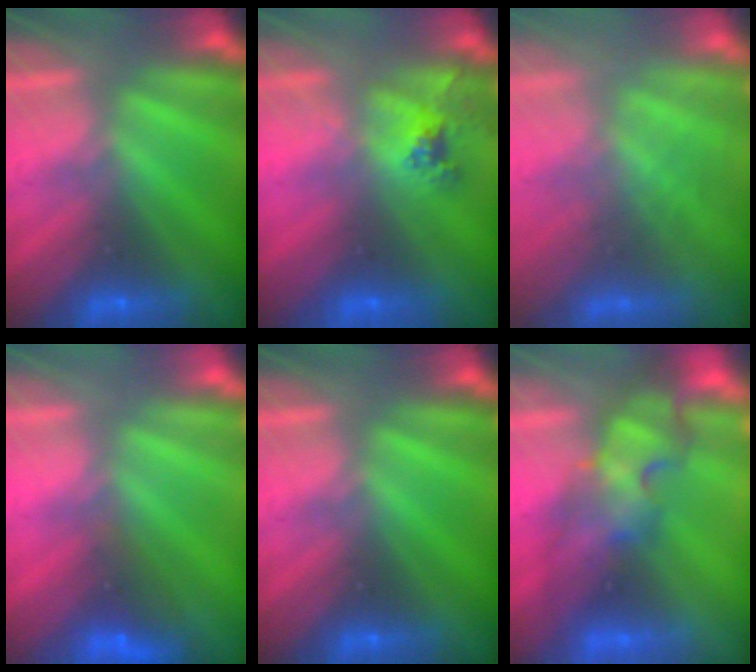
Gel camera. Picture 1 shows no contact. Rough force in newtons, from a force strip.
{"total": 2.5}
{"total": 3.0}
{"total": 3.7}
{"total": 0.0}
{"total": 3.9}